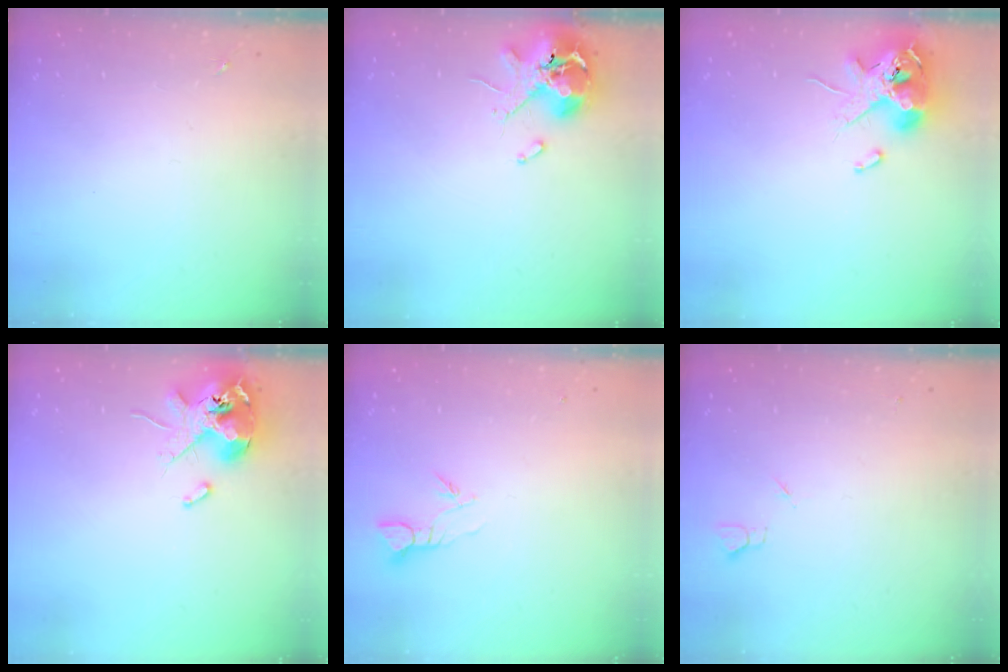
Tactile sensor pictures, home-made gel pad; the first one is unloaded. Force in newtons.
{"total": 10.7, "press": 10.6, "slide": 1.4}
{"total": 12.2, "press": 12.1, "slide": 2.0}
{"total": 13.1, "press": 12.9, "slide": 2.2}
{"total": 3.4, "press": 3.4, "slide": 0.2}
{"total": 2.7, "press": 2.6, "slide": 0.3}